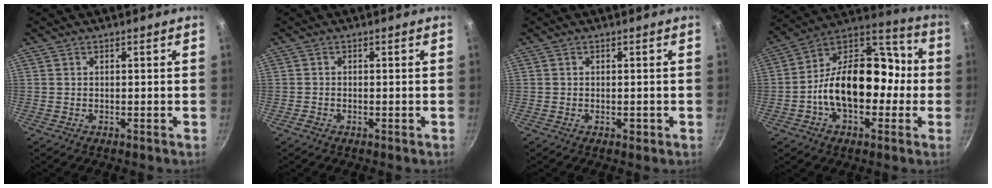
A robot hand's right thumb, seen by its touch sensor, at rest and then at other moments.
{"total": 1.1, "force": [-0.7, 0.7, 0.5], "torque": [-0.011, 0.003, -0.015]}
{"total": 1.2, "force": [-0.4, 0.7, 0.9], "torque": [-0.012, 0.002, -0.007]}
{"total": 20.8, "force": [-2.9, 13.7, 15.4], "torque": [-0.205, 0.067, -0.061]}